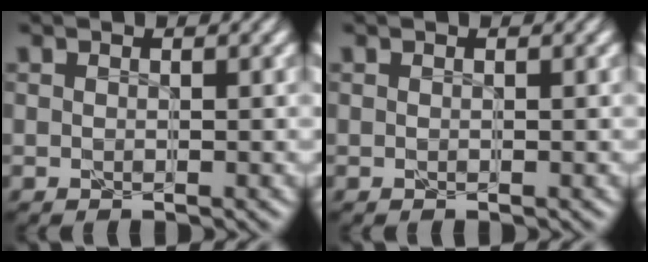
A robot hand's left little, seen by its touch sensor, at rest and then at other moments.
{"total": 0.0}